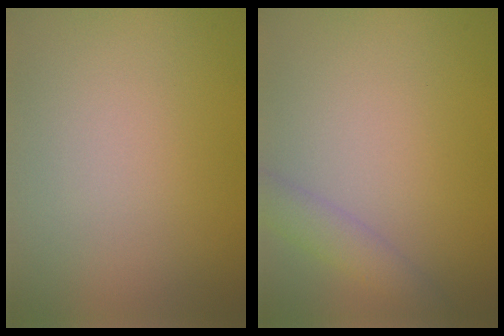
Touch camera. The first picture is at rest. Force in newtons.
{"total": 2.3, "press": 2.3, "slide": 0.1}